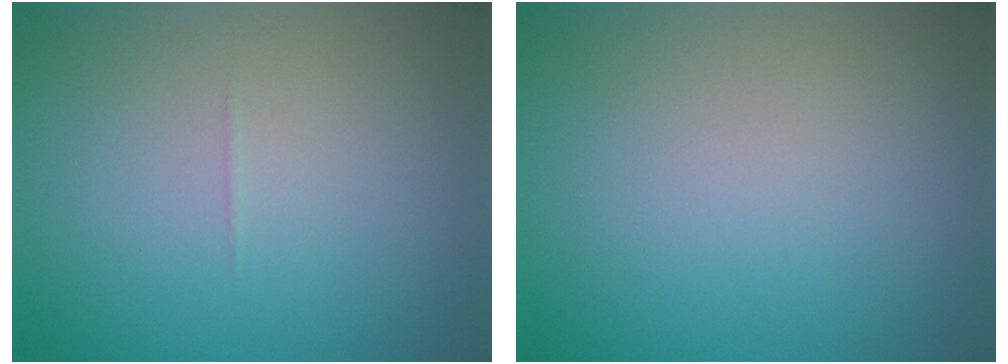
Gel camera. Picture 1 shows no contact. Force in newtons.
{"total": 0.0}